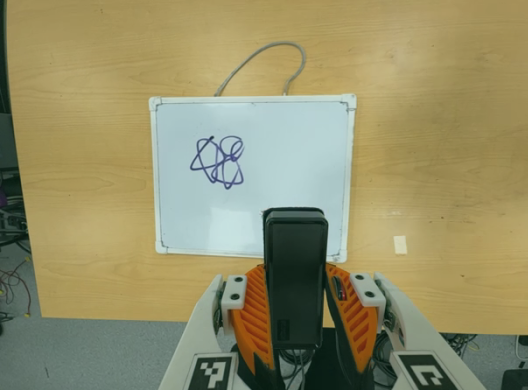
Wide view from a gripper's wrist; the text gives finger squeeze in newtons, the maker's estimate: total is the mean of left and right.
{"total": 3.2, "left": 1.7, "right": 4.7}